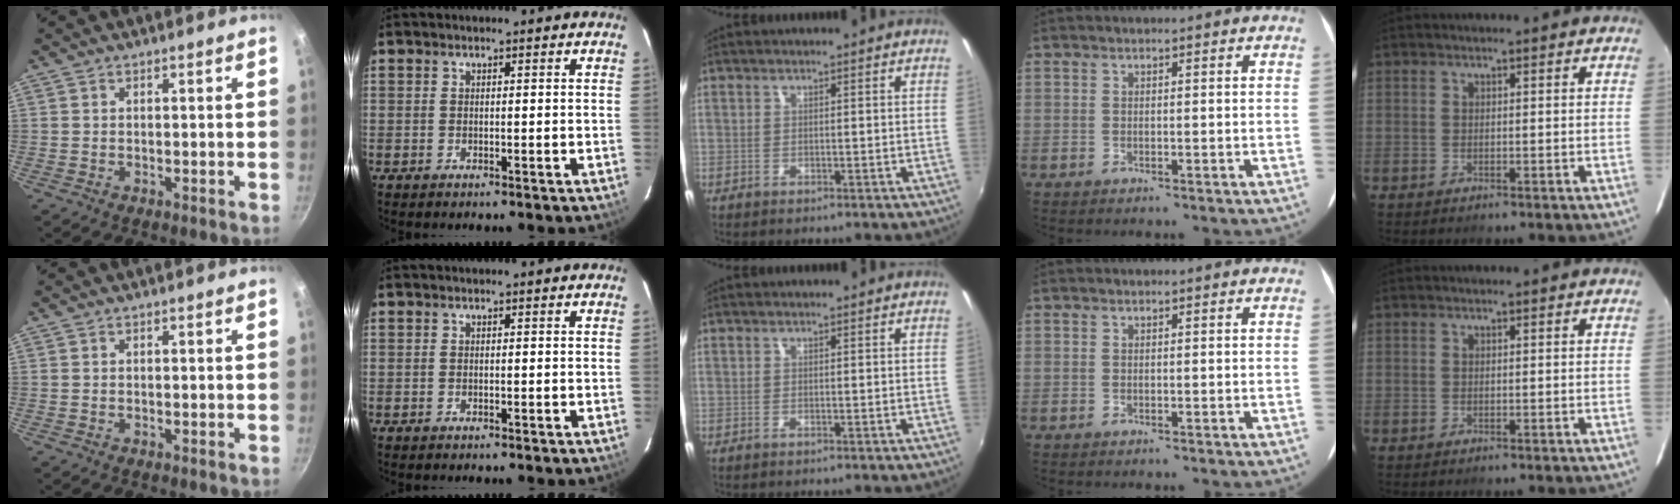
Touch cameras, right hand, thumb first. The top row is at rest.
{}